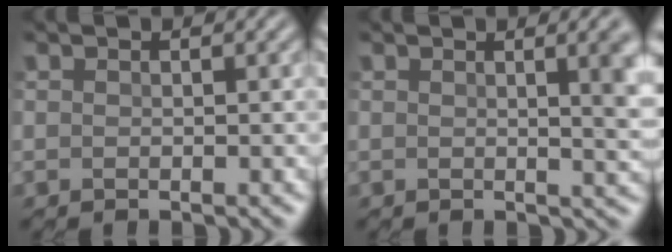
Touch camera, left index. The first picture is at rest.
{"total": 3.5, "force": [0.6, 1.3, 3.2], "torque": [-0.047, -0.003, 0.015]}